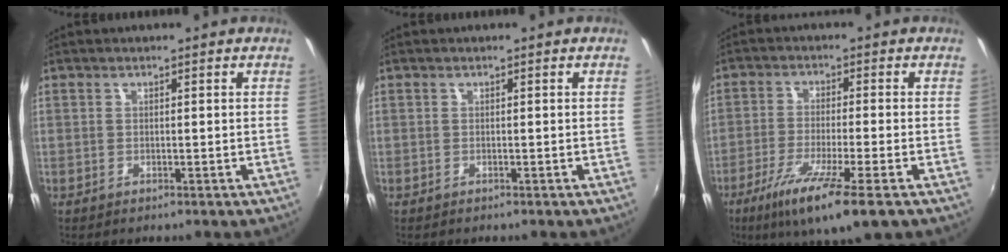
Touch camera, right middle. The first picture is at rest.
{"total": 0.0}
{"total": 11.9, "force": [-6.8, 1.0, 9.7], "torque": [-0.195, -0.038, -0.121]}